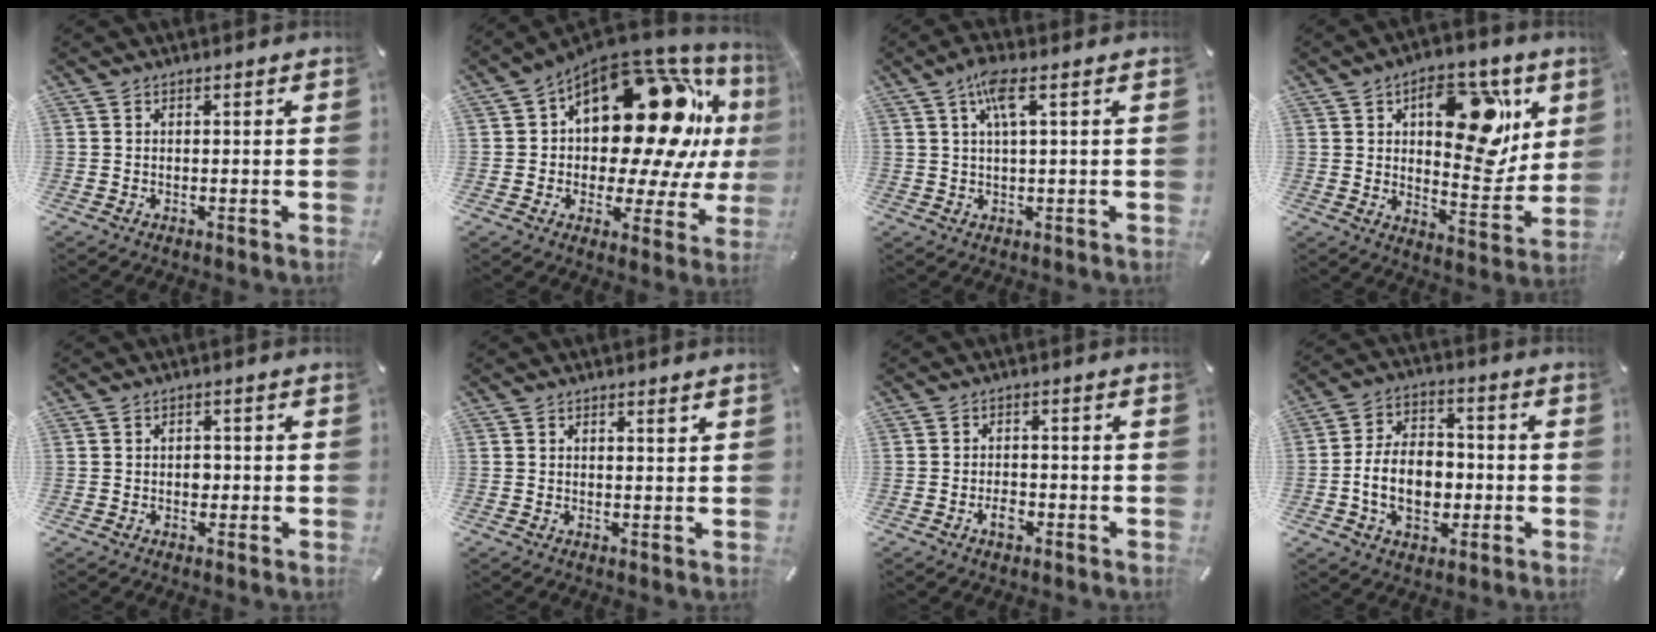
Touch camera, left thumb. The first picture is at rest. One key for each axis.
{"total": 25.8, "fx": 6.8, "fy": 13.7, "fz": 20.8, "tx": -0.307, "ty": -0.056, "tz": 0.118}
{"total": 5.8, "fx": 2.2, "fy": 1.0, "fz": 5.3, "tx": -0.109, "ty": 0.004, "tz": 0.035}
{"total": 19.3, "fx": 8.2, "fy": 10.4, "fz": 14.1, "tx": -0.163, "ty": -0.043, "tz": 0.130}
{"total": 2.2, "fx": -0.4, "fy": 1.7, "fz": 1.3, "tx": -0.018, "ty": 0.001, "tz": -0.011}
{"total": 1.2, "fx": 0.9, "fy": 0.1, "fz": 0.8, "tx": -0.015, "ty": -0.001, "tz": 0.015}
{"total": 3.1, "fx": -1.6, "fy": 1.8, "fz": 2.0, "tx": -0.042, "ty": 0.005, "tz": -0.030}
{"total": 12.0, "fx": -2.7, "fy": 8.7, "fz": 7.8, "tx": -0.151, "ty": 0.013, "tz": -0.047}